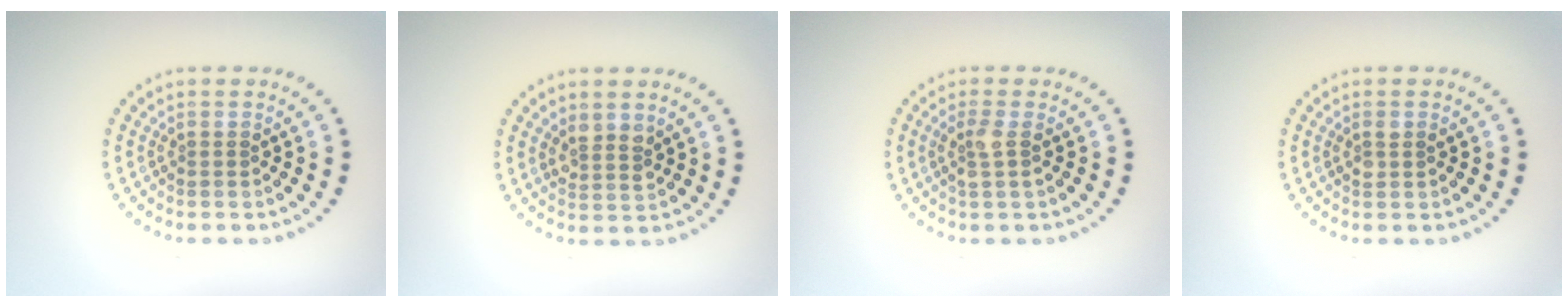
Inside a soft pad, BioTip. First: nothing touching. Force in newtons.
{"total": 1.8, "press": 1.5, "slide": 1.0}
{"total": 1.7, "press": 1.4, "slide": 0.8}
{"total": 1.1, "press": 1.0, "slide": 0.4}